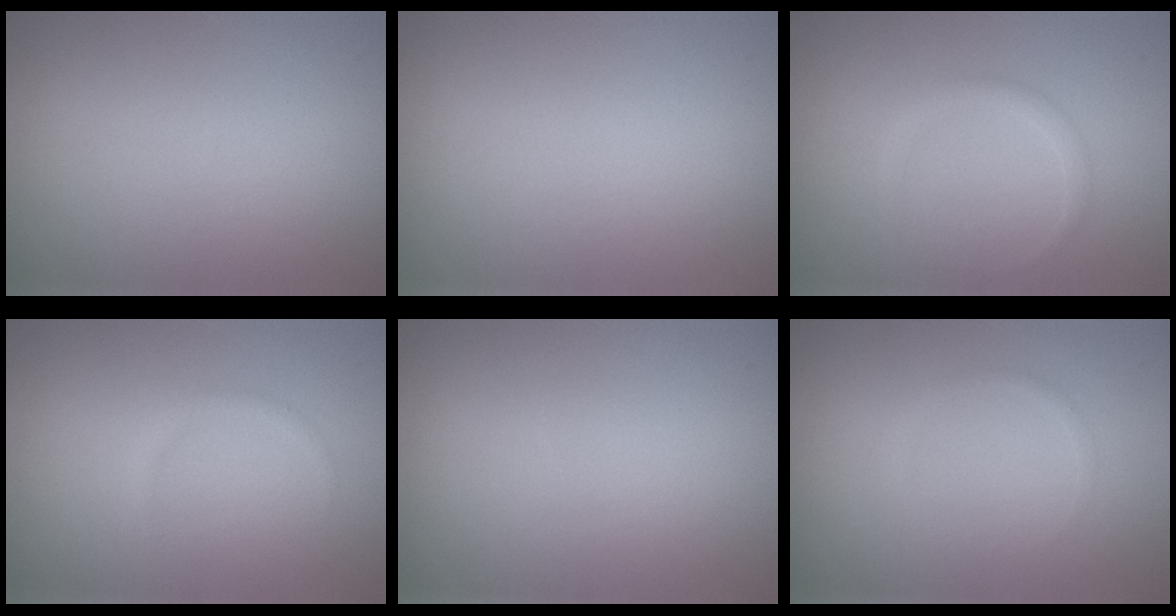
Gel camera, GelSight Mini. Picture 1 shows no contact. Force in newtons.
{"total": 0.0}
{"total": 1.2, "press": 1.2, "slide": 0.0}
{"total": 0.7, "press": 0.7, "slide": 0.1}
{"total": 0.0}
{"total": 0.5, "press": 0.5, "slide": 0.0}